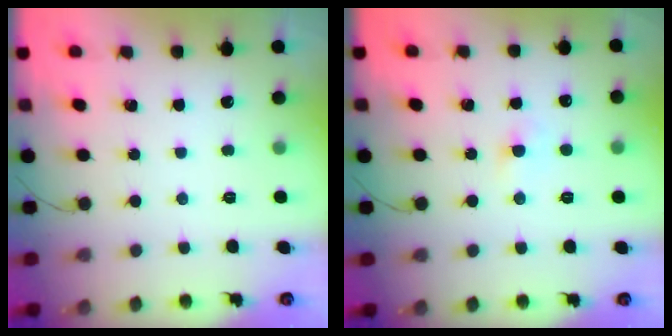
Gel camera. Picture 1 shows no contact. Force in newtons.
{"total": 2.3, "press": 2.1, "slide": 0.9}